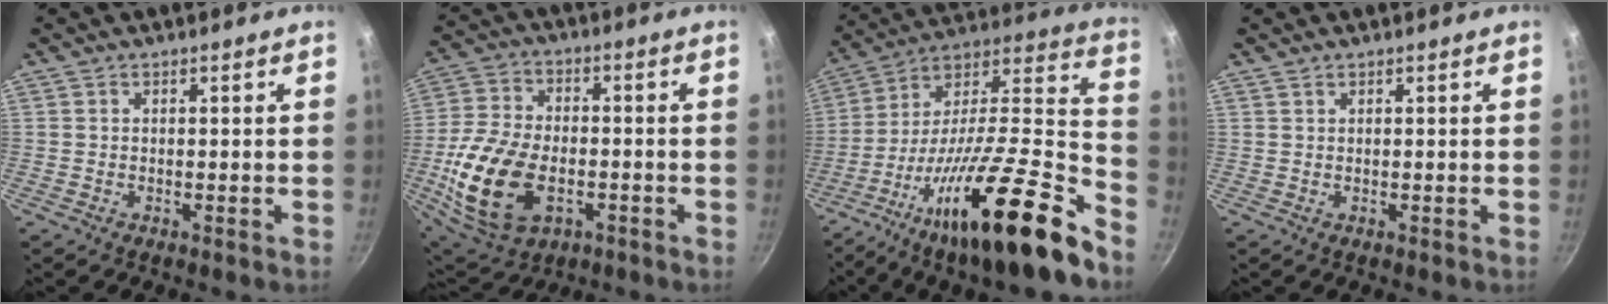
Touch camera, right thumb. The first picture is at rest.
{"total": 18.6, "force": [-4.8, 11.3, 13.9], "torque": [-0.276, 0.014, -0.082]}
{"total": 29.8, "force": [-17.3, 6.4, 23.5], "torque": [-0.303, 0.084, -0.296]}
{"total": 0.5, "force": [0.5, 0.1, 0.1], "torque": [-0.001, -0.004, 0.011]}